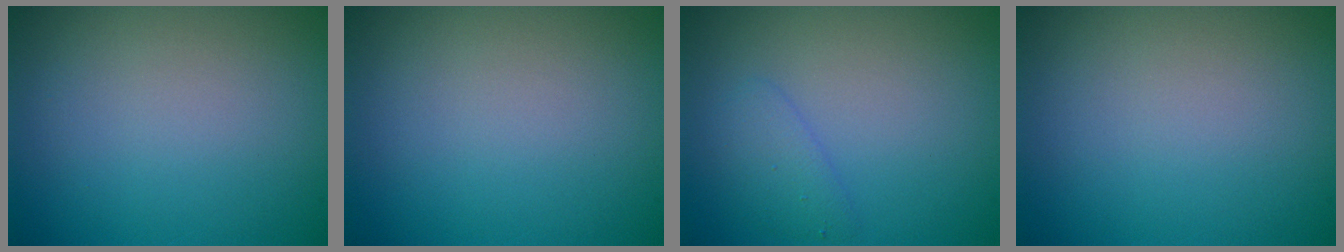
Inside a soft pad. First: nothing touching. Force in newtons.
{"total": 0.0}
{"total": 1.7, "press": 1.7, "slide": 0.1}
{"total": 0.0}